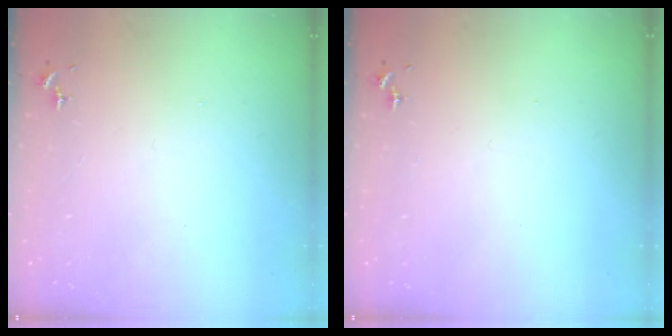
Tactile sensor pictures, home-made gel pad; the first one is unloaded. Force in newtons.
{"total": 0.0}